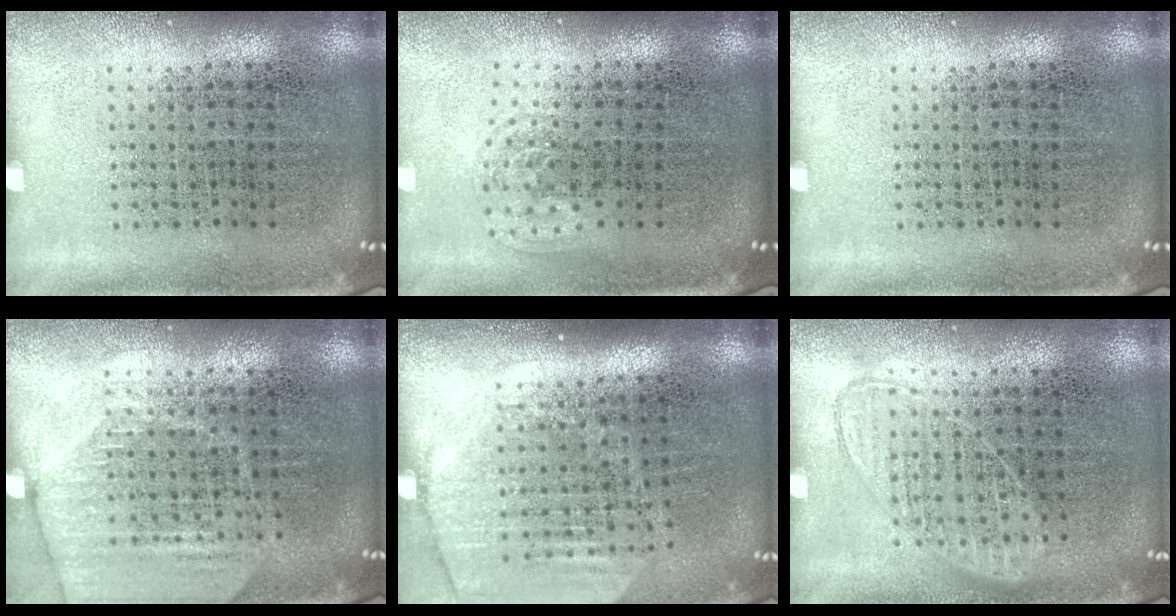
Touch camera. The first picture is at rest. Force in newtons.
{"total": 0.9, "press": 0.7, "slide": 0.6}
{"total": 0.0}
{"total": 1.8, "press": 1.6, "slide": 0.7}
{"total": 2.0, "press": 1.8, "slide": 1.0}
{"total": 0.9, "press": 0.8, "slide": 0.3}